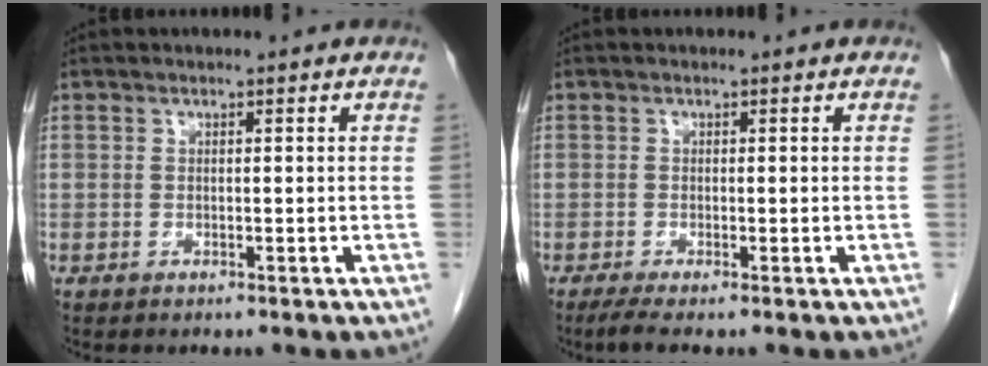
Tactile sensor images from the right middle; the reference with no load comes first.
{"total": 1.9, "force": [-1.3, -0.1, 1.4], "torque": [-0.034, -0.009, -0.028]}